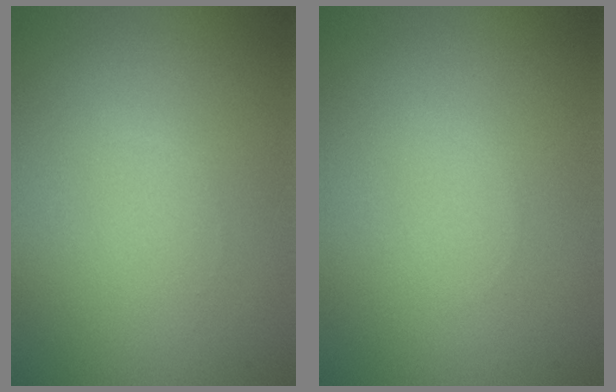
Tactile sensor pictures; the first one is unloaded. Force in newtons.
{"total": 0.0}